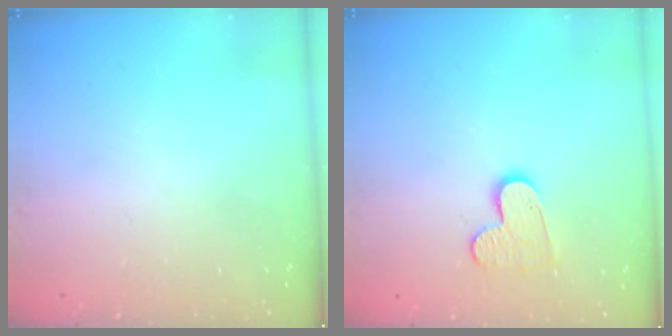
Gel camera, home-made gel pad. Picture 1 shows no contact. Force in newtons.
{"total": 8.9, "press": 8.9, "slide": 0.7}